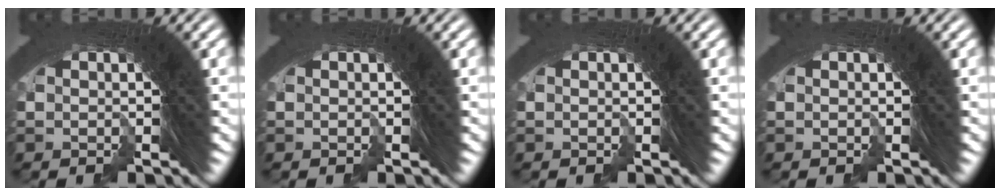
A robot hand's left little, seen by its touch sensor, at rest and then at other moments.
{"total": 0.0}
{"total": 0.0}
{"total": 0.0}